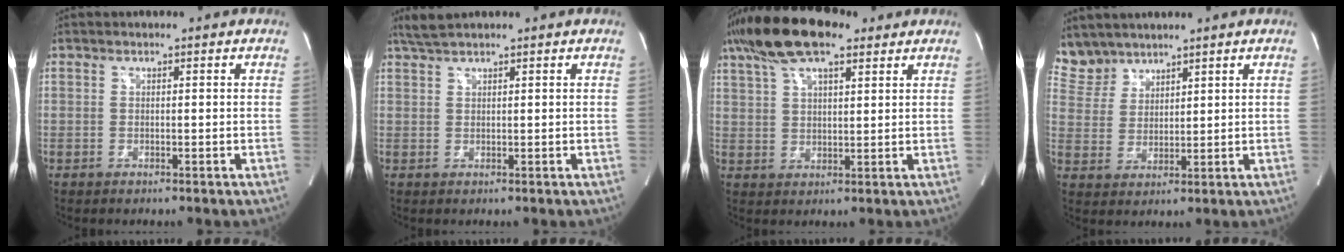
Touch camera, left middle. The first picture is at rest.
{"total": 2.6, "force": [2.4, -0.1, 1.2], "torque": [-0.029, 0.013, 0.049]}
{"total": 13.1, "force": [9.0, 4.1, 8.6], "torque": [-0.172, 0.036, 0.164]}
{"total": 5.3, "force": [4.9, 2.0, -0.2], "torque": [-0.004, 0.008, 0.114]}